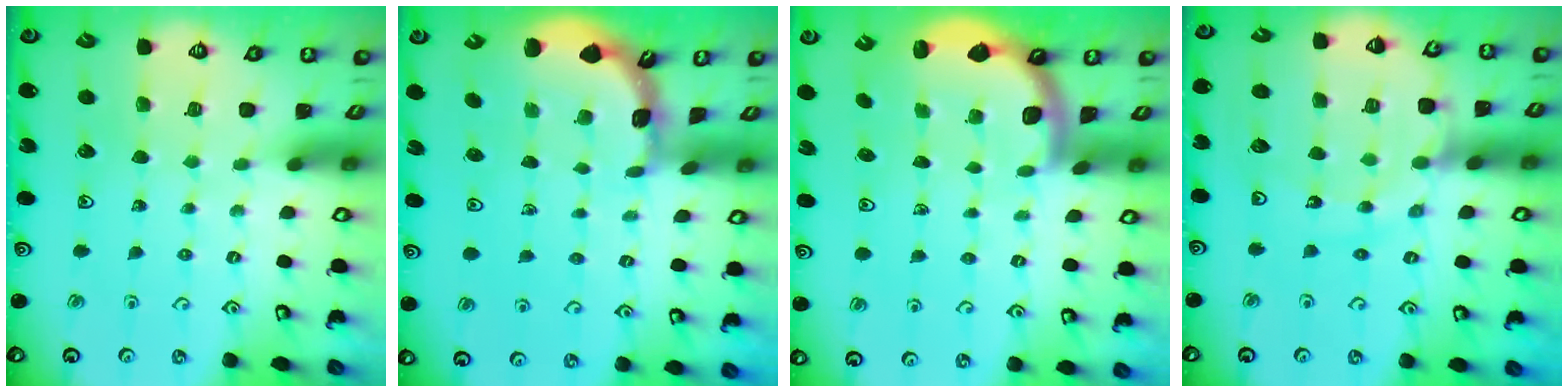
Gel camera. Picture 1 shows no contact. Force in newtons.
{"total": 1.8, "press": 1.8, "slide": 0.1}
{"total": 1.8, "press": 1.8, "slide": 0.1}
{"total": 14.4, "press": 14.3, "slide": 1.7}